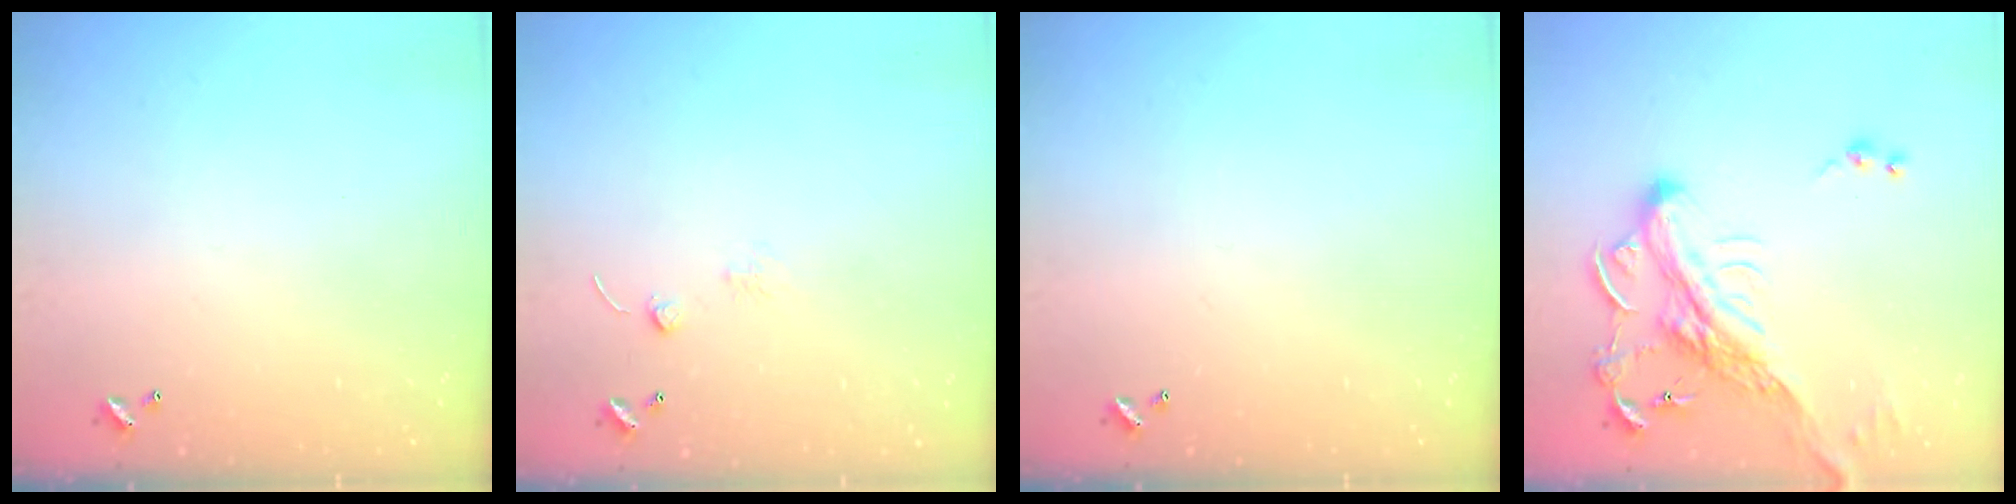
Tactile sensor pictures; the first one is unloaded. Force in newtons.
{"total": 0.0}
{"total": 0.0}
{"total": 6.2, "press": 6.0, "slide": 1.5}